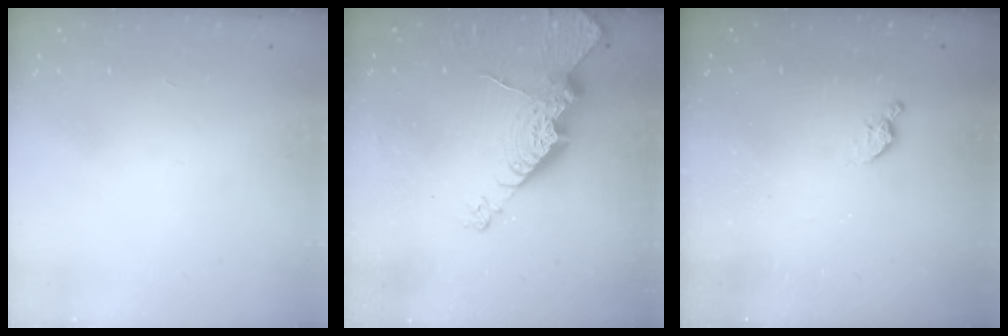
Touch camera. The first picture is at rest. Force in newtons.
{"total": 16.2, "press": 16.1, "slide": 1.7}
{"total": 4.7, "press": 4.7, "slide": 0.7}